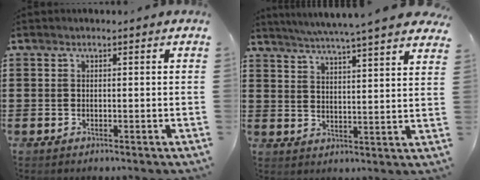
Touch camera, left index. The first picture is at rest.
{"total": 5.1, "force": [4.7, -0.8, 1.8], "torque": [-0.053, -0.029, 0.078]}